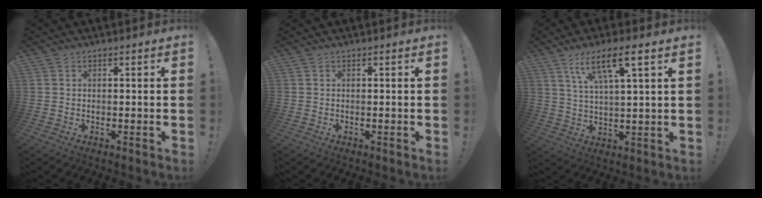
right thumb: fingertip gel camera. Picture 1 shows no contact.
{"total": 0.0}
{"total": 10.6, "force": [5.7, 1.8, 8.7], "torque": [-0.158, -0.014, 0.094]}